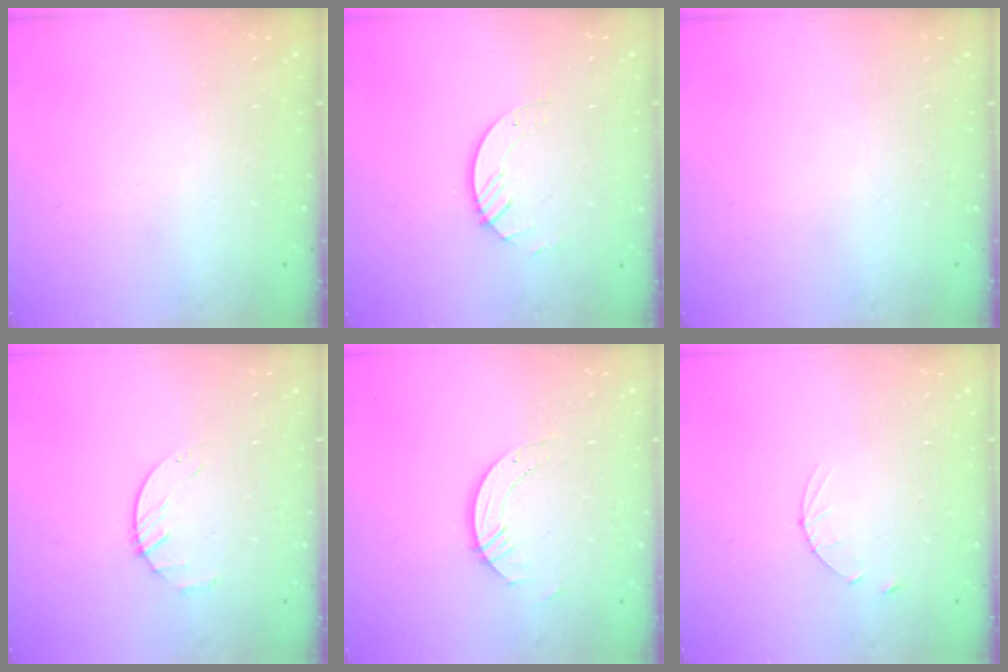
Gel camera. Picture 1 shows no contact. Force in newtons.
{"total": 3.0, "press": 3.0, "slide": 0.3}
{"total": 0.0}
{"total": 2.2, "press": 2.2, "slide": 0.4}
{"total": 4.3, "press": 4.2, "slide": 0.3}
{"total": 3.1, "press": 3.1, "slide": 0.3}